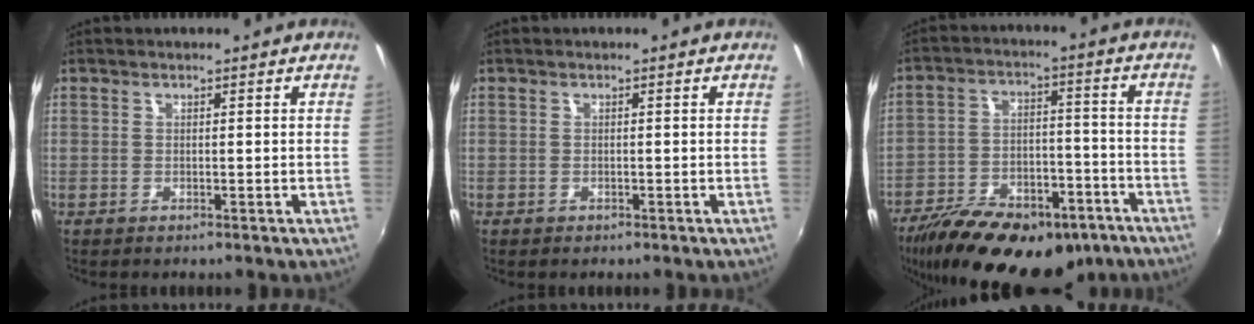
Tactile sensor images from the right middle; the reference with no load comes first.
{"total": 0.6, "force": [-0.4, 0.4, 0.1], "torque": [-0.003, -0.003, -0.007]}
{"total": 25.5, "force": [-17.9, 11.4, 14.1], "torque": [-0.269, -0.021, -0.256]}